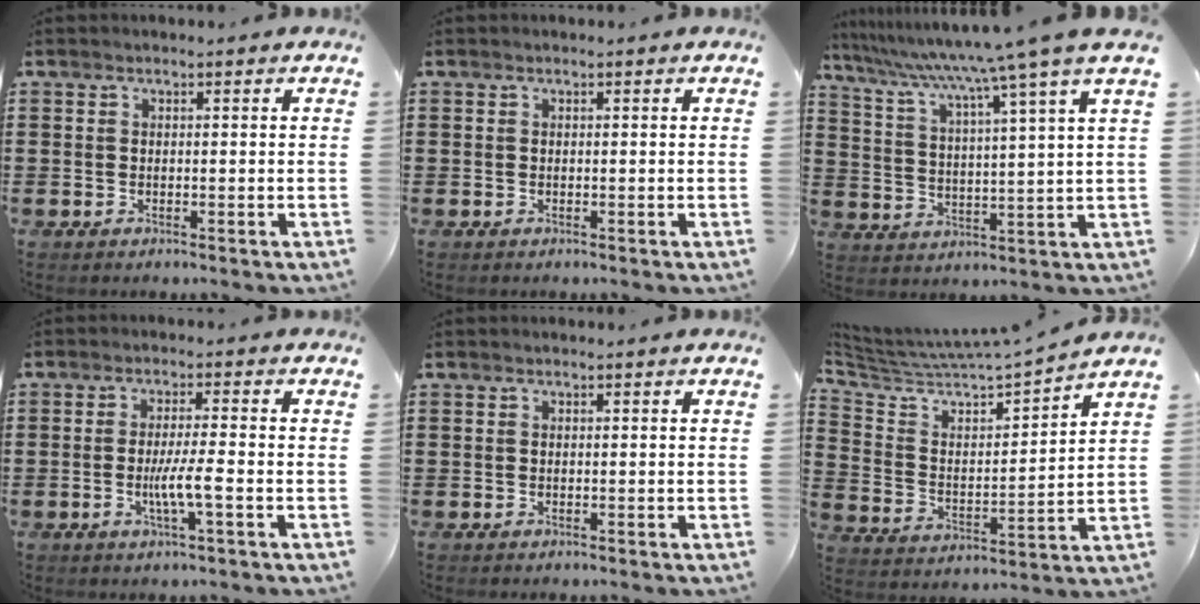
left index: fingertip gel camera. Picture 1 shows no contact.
{"total": 0.0}
{"total": 7.9, "force": [6.3, -1.9, 4.4], "torque": [-0.112, -0.045, 0.094]}
{"total": 5.0, "force": [-1.3, 0.1, 4.9], "torque": [-0.099, -0.009, -0.030]}
{"total": 0.0}
{"total": 4.8, "force": [4.4, 0.7, 1.9], "torque": [-0.065, -0.043, 0.065]}